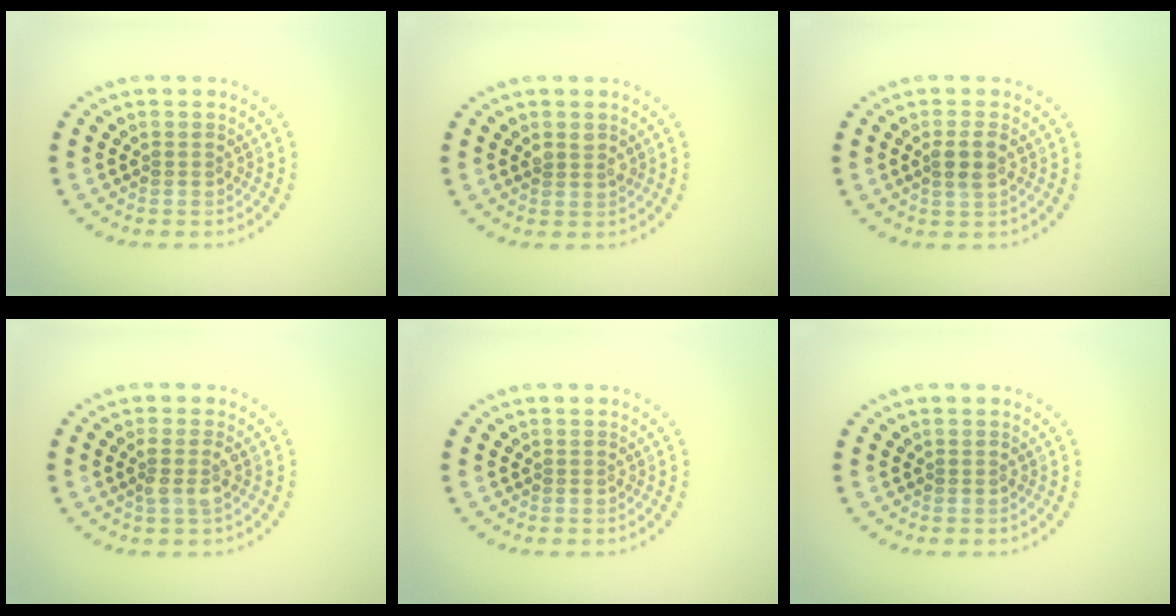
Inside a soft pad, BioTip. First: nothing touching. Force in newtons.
{"total": 1.0, "press": 1.0, "slide": 0.3}
{"total": 1.8, "press": 1.7, "slide": 0.8}
{"total": 1.6, "press": 1.4, "slide": 0.6}
{"total": 0.0}
{"total": 0.0}